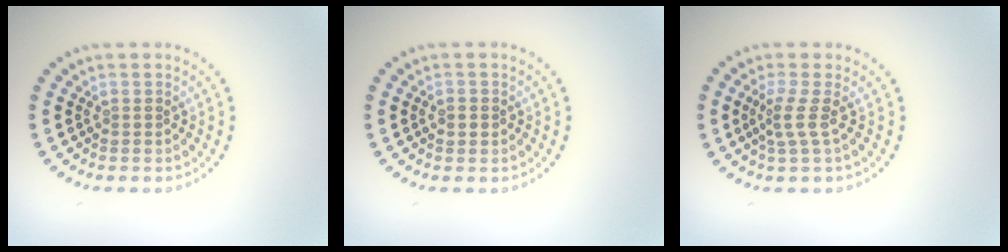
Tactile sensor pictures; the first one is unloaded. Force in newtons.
{"total": 0.9, "press": 0.8, "slide": 0.3}
{"total": 2.0, "press": 1.4, "slide": 1.3}